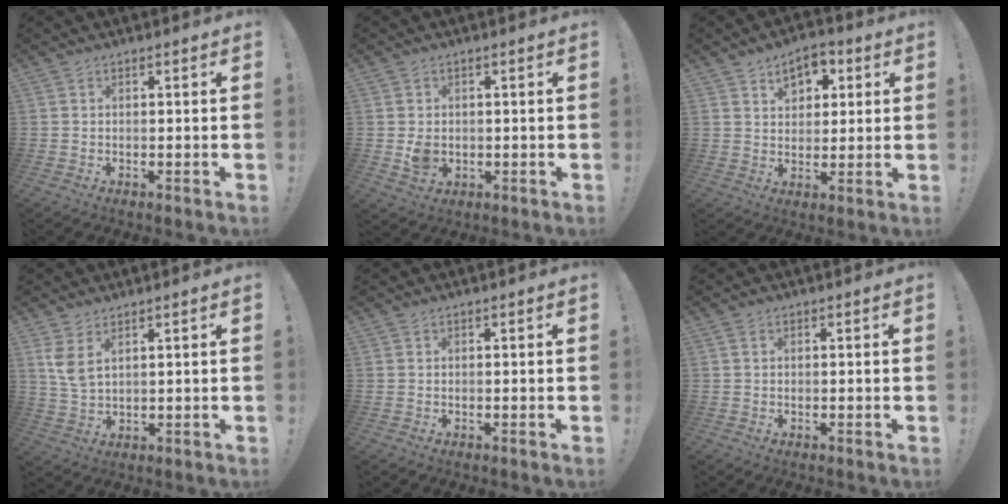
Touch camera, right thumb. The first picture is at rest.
{"total": 4.6, "force": [0.0, 3.8, 2.5], "torque": [-0.026, -0.001, 0.003]}
{"total": 8.1, "force": [4.1, 5.7, 4.2], "torque": [-0.054, -0.013, 0.073]}
{"total": 5.3, "force": [3.0, 2.1, 3.8], "torque": [-0.067, -0.016, 0.056]}
{"total": 0.0}
{"total": 0.6, "force": [0.2, 0.4, 0.4], "torque": [-0.011, 0.003, 0.005]}